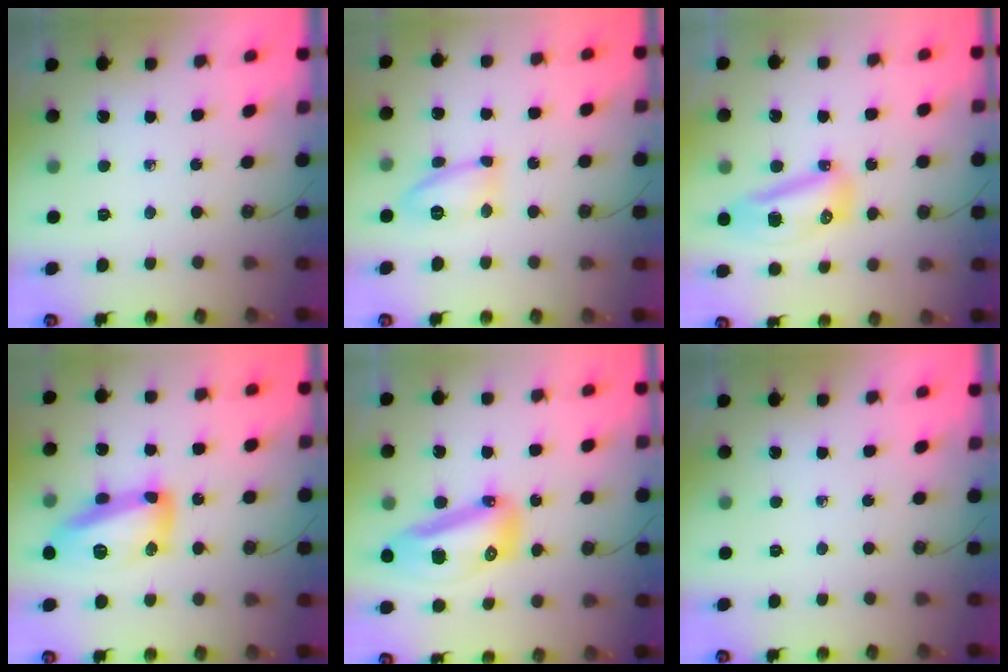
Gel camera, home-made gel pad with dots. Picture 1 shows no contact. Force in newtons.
{"total": 11.4, "press": 11.3, "slide": 1.6}
{"total": 17.3, "press": 12.3, "slide": 12.1}
{"total": 15.5, "press": 15.5, "slide": 1.1}
{"total": 16.0, "press": 15.8, "slide": 2.3}
{"total": 0.0}